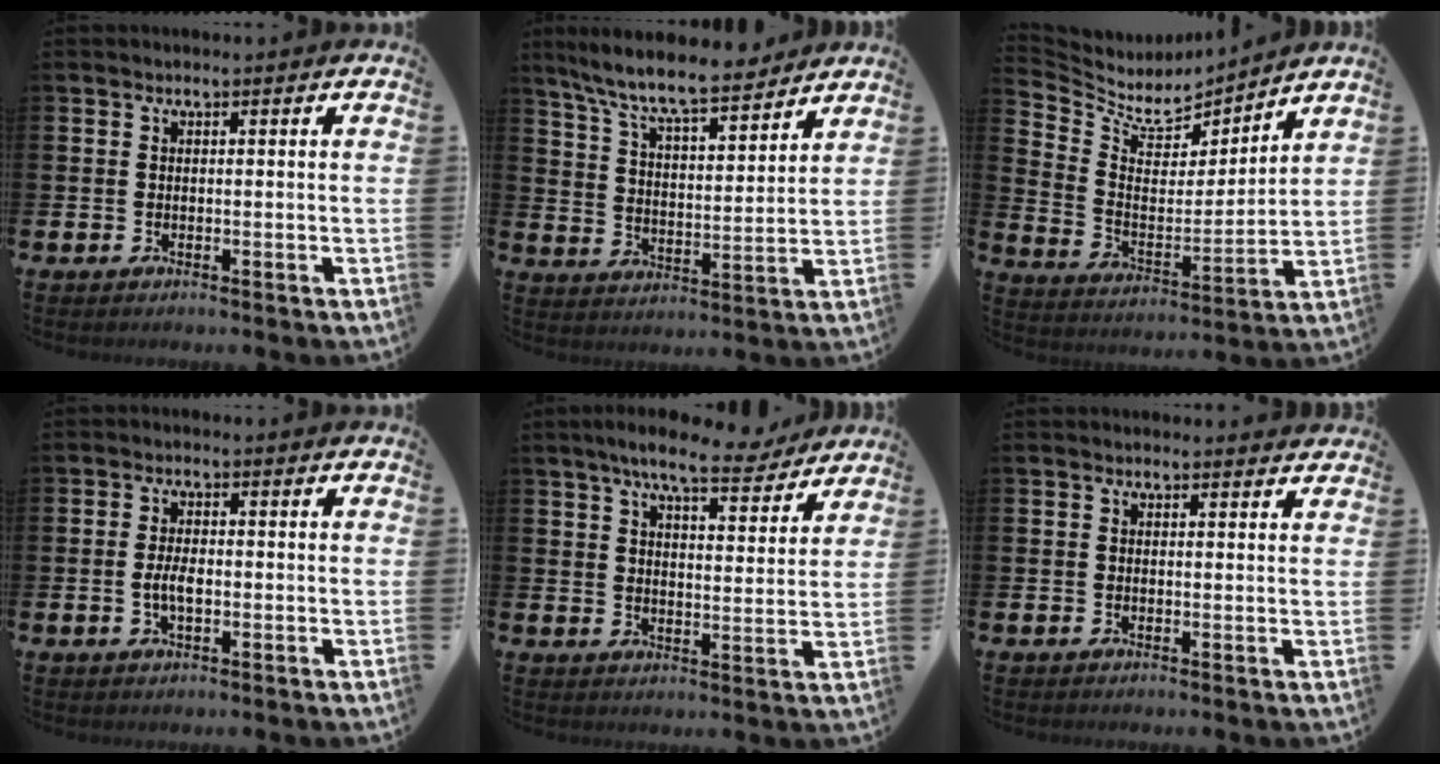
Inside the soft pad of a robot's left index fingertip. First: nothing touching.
{"total": 9.2, "force": [8.4, 1.4, 3.5], "torque": [-0.102, -0.050, 0.148]}
{"total": 6.9, "force": [6.2, 2.8, 1.2], "torque": [-0.070, -0.051, 0.109]}
{"total": 2.9, "force": [-0.4, 1.3, 2.6], "torque": [-0.040, 0.000, -0.010]}
{"total": 8.3, "force": [7.4, 1.6, 3.5], "torque": [-0.068, -0.035, 0.128]}
{"total": 0.6, "force": [0.6, 0.1, 0.1], "torque": [0.010, -0.004, 0.009]}